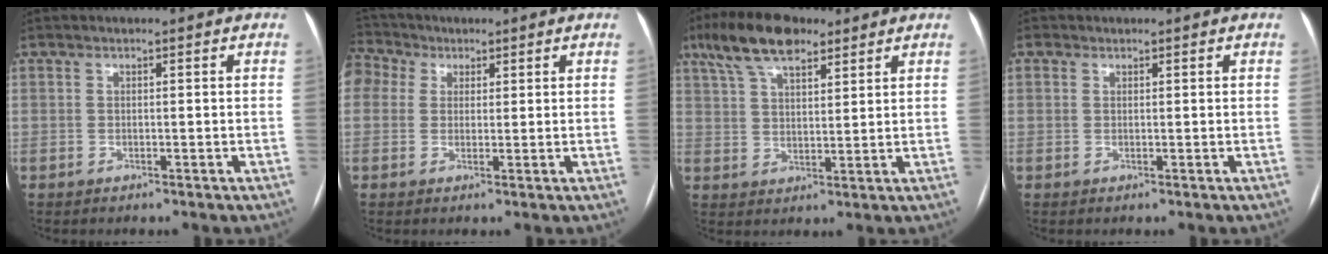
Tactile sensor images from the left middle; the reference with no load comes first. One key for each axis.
{"total": 5.4, "fx": 3.0, "fy": 4.4, "fz": 1.2, "tx": -0.043, "ty": 0.034, "tz": 0.064}
{"total": 10.8, "fx": 7.4, "fy": 3.9, "fz": 6.8, "tx": -0.134, "ty": 0.027, "tz": 0.136}
{"total": 2.3, "fx": -0.8, "fy": -1.6, "fz": -1.4, "tx": 0.045, "ty": -0.016, "tz": -0.018}